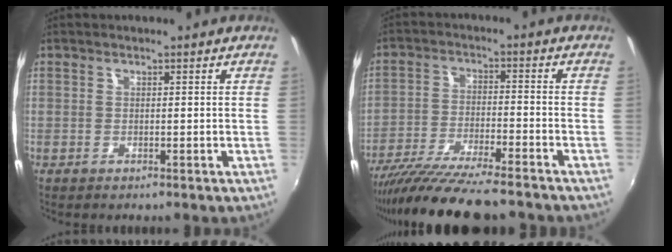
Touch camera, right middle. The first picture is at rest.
{"total": 15.6, "force": [-13.3, 1.2, 8.0], "torque": [-0.164, -0.040, -0.226]}